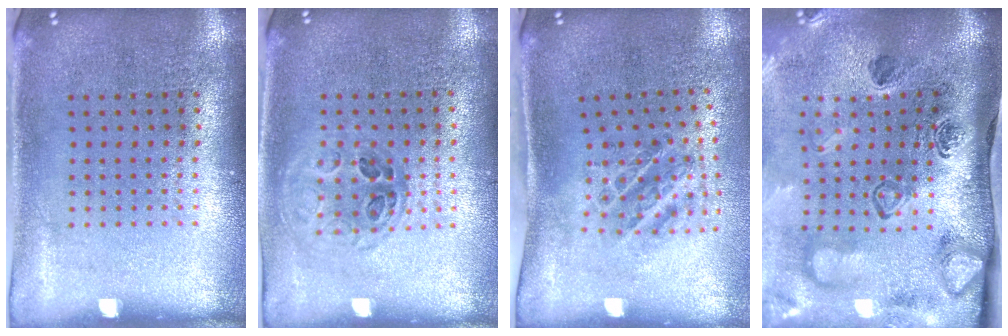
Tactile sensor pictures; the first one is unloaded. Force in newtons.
{"total": 1.0, "press": 1.0, "slide": 0.4}
{"total": 1.3, "press": 1.1, "slide": 0.6}
{"total": 4.0, "press": 2.8, "slide": 2.9}